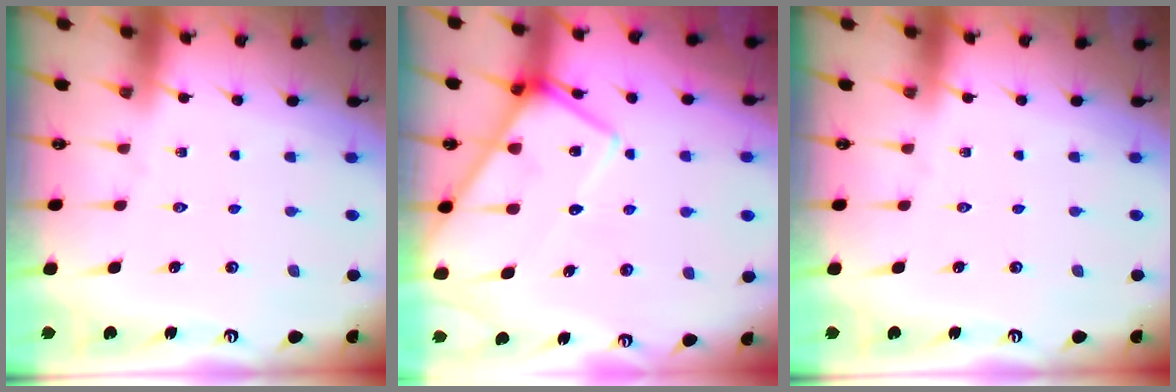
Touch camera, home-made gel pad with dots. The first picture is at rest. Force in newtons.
{"total": 13.5, "press": 13.4, "slide": 1.7}
{"total": 0.0}